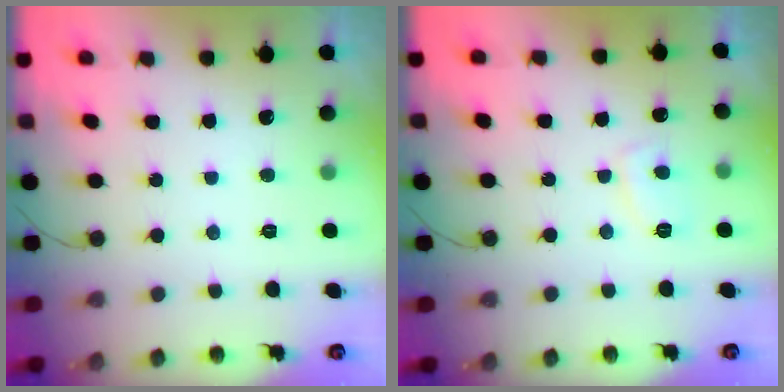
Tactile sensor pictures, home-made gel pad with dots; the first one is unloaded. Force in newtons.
{"total": 4.4, "press": 4.3, "slide": 0.6}